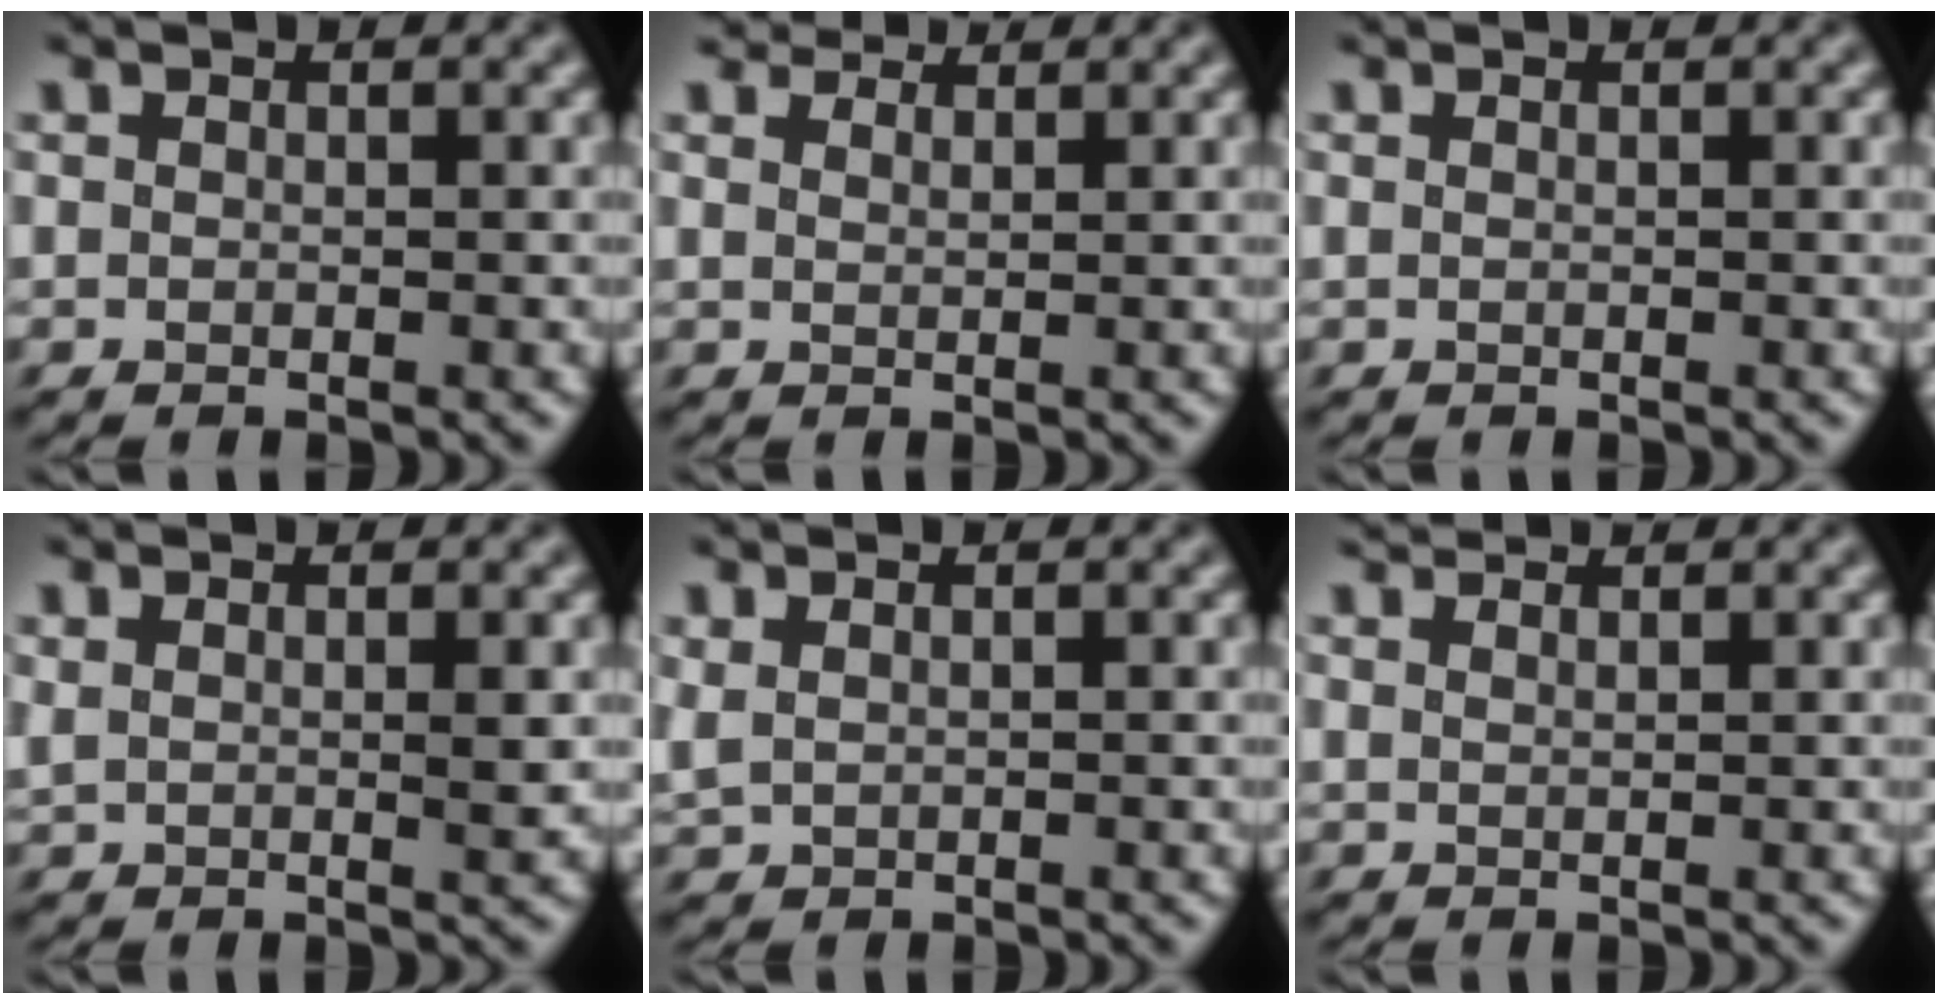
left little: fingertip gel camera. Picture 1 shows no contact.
{"total": 3.3, "force": [2.8, 1.3, 1.0], "torque": [-0.058, -0.006, 0.054]}
{"total": 0.0}
{"total": 2.0, "force": [0.5, 0.6, 1.8], "torque": [-0.049, -0.003, 0.009]}
{"total": 1.4, "force": [0.3, 0.6, 1.2], "torque": [-0.035, 0.002, 0.006]}
{"total": 1.8, "force": [1.8, -0.1, 0.3], "torque": [-0.020, 0.006, 0.036]}